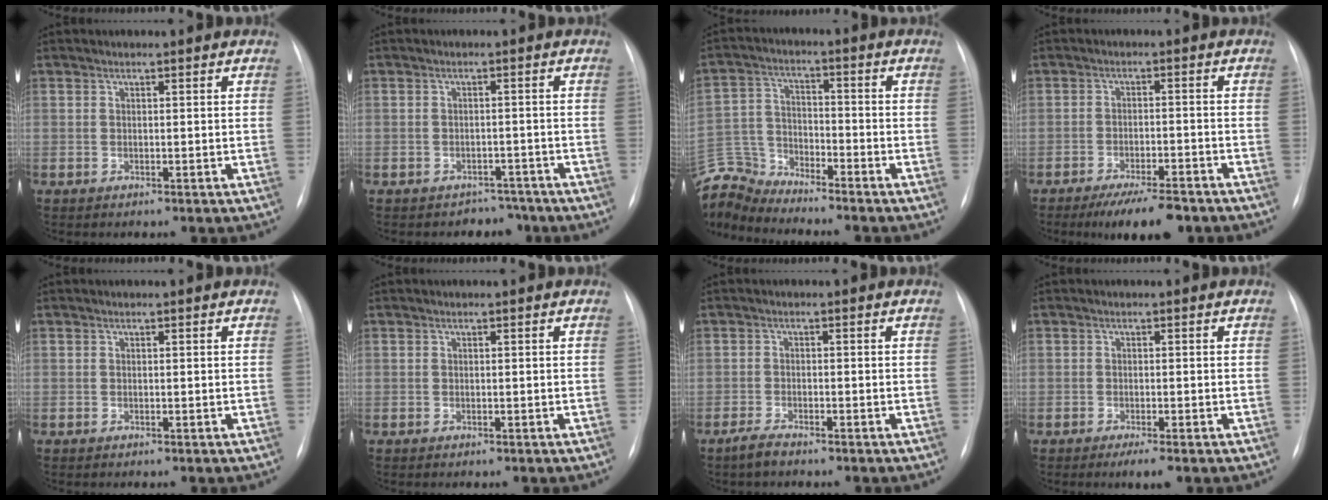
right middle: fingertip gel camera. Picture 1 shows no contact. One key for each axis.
{"total": 3.3, "fx": -2.6, "fy": 1.9, "fz": -0.6, "tx": 0.011, "ty": 0.016, "tz": -0.034}
{"total": 9.3, "fx": -9.2, "fy": 0.2, "fz": 0.0, "tx": -0.010, "ty": 0.017, "tz": -0.183}
{"total": 8.2, "fx": -6.4, "fy": 2.0, "fz": 4.8, "tx": -0.071, "ty": -0.011, "tz": -0.099}
{"total": 0.0}
{"total": 0.0}
{"total": 2.2, "fx": -1.8, "fy": 0.3, "fz": 1.1, "tx": -0.033, "ty": -0.005, "tz": -0.035}
{"total": 2.3, "fx": -1.4, "fy": 0.3, "fz": 1.7, "tx": -0.027, "ty": -0.004, "tz": -0.023}